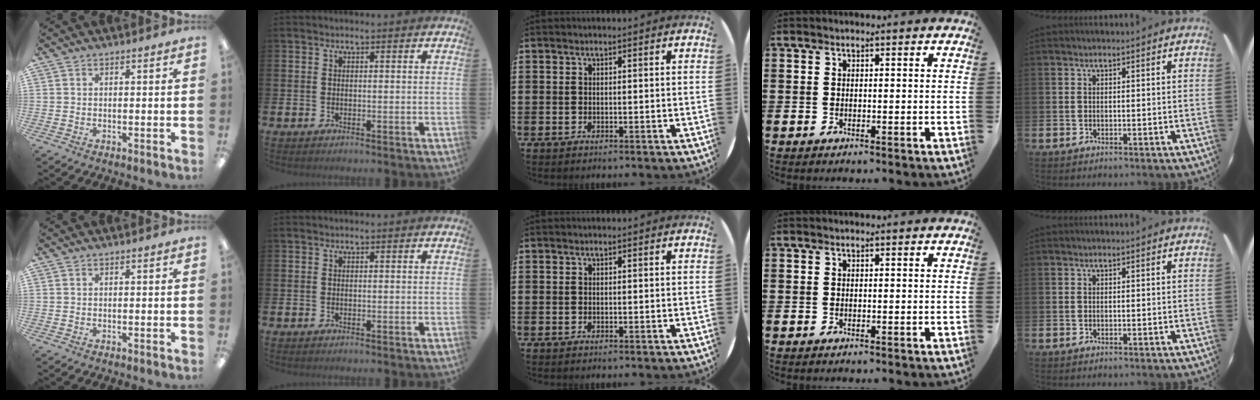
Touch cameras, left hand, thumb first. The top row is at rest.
{}